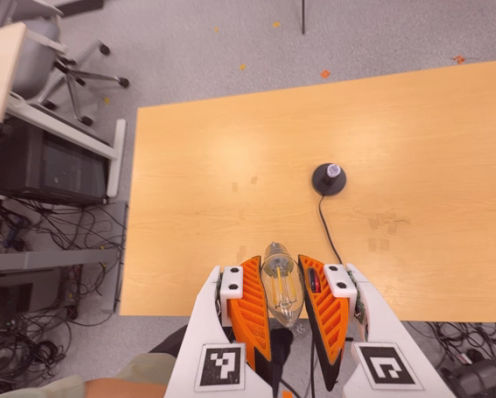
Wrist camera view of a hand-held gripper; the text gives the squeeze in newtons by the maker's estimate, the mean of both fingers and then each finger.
{"total": 18.3, "left": 20.0, "right": 16.5}